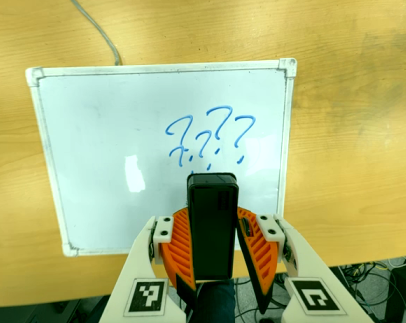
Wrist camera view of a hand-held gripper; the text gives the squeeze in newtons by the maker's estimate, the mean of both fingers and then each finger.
{"total": 5.5, "left": 4.9, "right": 6.1}